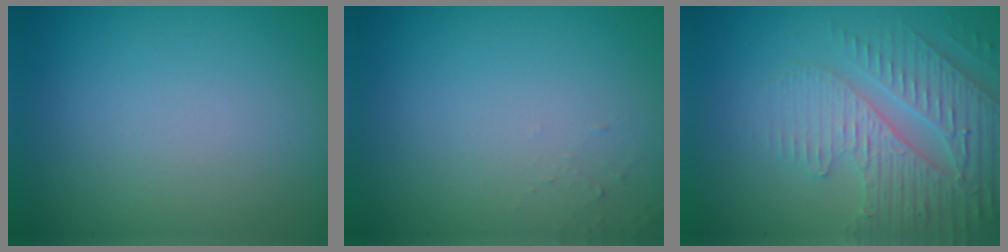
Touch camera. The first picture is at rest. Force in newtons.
{"total": 0.6, "press": 0.6, "slide": 0.1}
{"total": 4.3, "press": 4.1, "slide": 1.4}